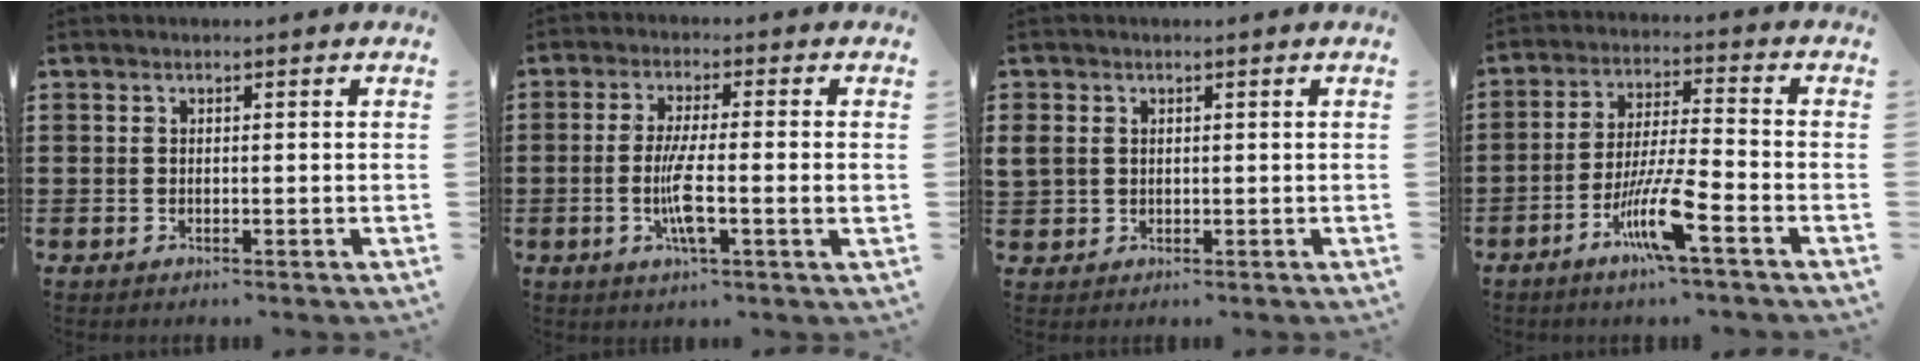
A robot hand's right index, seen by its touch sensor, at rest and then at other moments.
{"total": 7.2, "force": [-1.3, 0.8, 7.0], "torque": [-0.140, -0.016, -0.028]}
{"total": 1.9, "force": [0.4, 1.7, 0.8], "torque": [-0.021, 0.008, 0.006]}
{"total": 9.4, "force": [-5.0, 0.9, 7.8], "torque": [-0.167, -0.009, -0.098]}